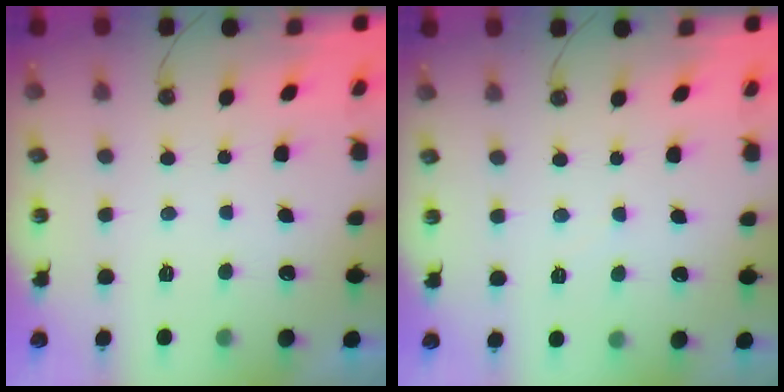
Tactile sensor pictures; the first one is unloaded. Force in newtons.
{"total": 1.9, "press": 1.9, "slide": 0.3}